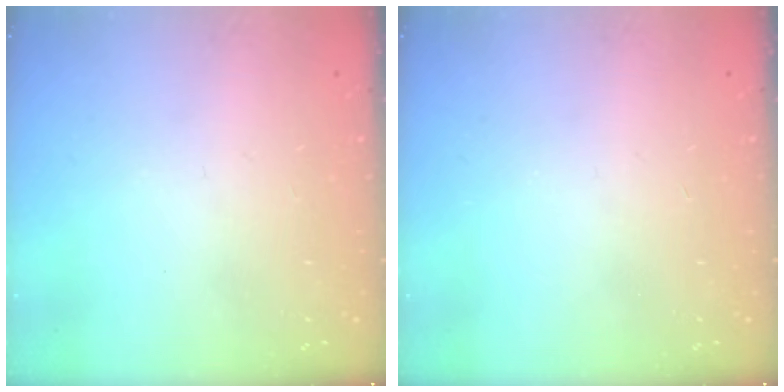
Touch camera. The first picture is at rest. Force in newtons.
{"total": 0.0}